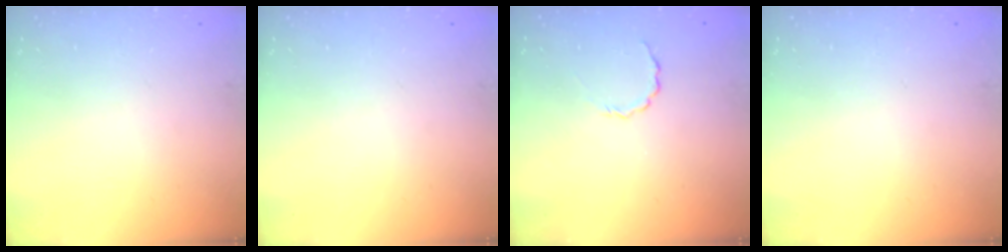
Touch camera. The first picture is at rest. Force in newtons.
{"total": 0.0}
{"total": 2.7, "press": 2.5, "slide": 0.8}
{"total": 0.0}